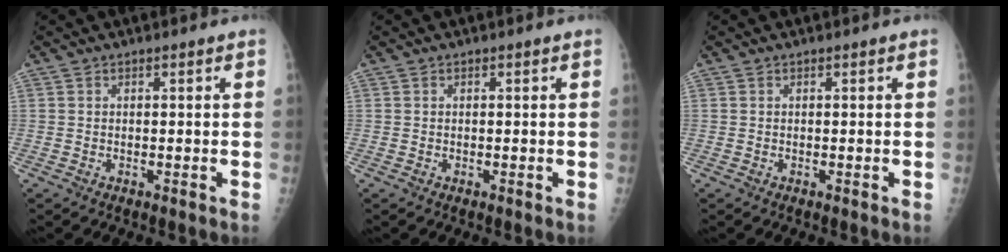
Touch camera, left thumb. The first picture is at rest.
{"total": 0.0}
{"total": 0.0}